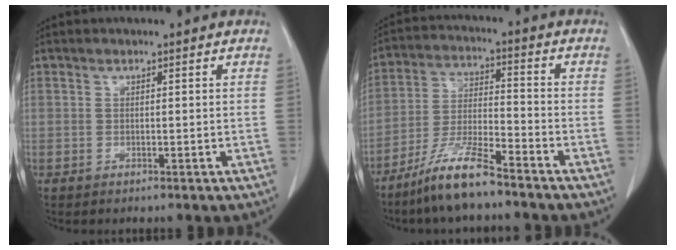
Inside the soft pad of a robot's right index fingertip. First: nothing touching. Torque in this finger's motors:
{"motor_torque": [0.80, -0.78, 0.41, 0.16]}